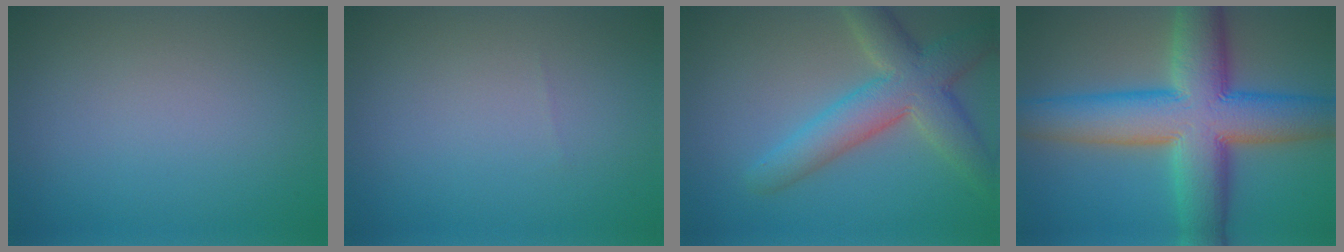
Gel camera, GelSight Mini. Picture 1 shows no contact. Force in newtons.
{"total": 0.0}
{"total": 6.7, "press": 6.7, "slide": 0.6}
{"total": 13.0, "press": 12.9, "slide": 0.7}